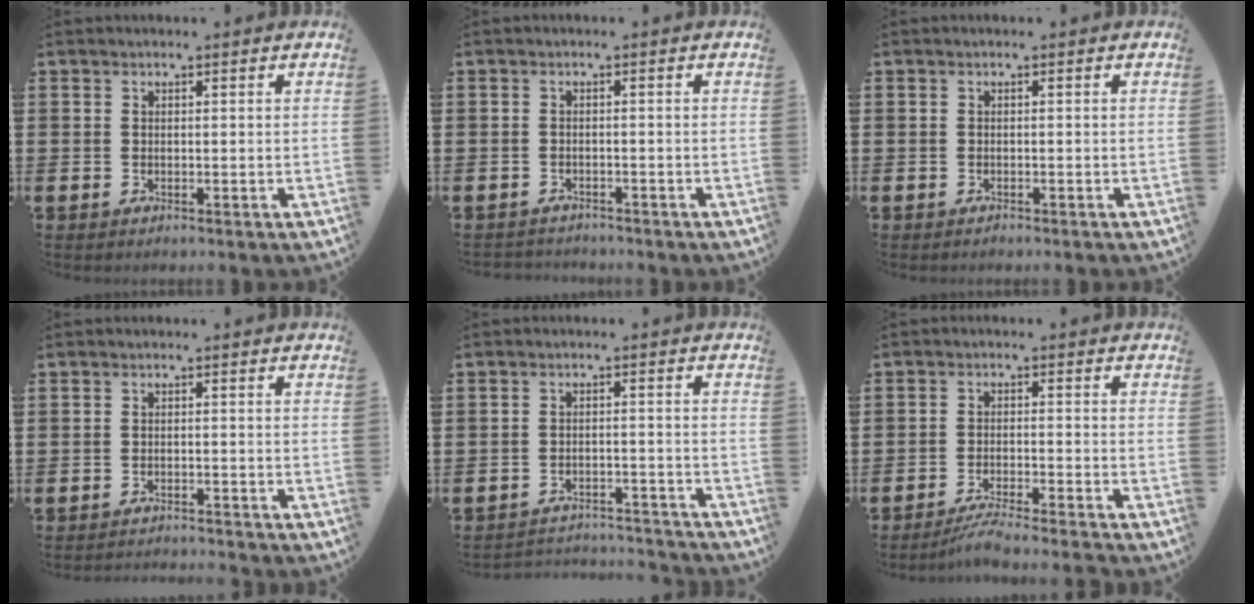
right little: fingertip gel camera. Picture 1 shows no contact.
{"total": 1.1, "force": [-1.0, 0.2, -0.1], "torque": [-0.001, 0.002, -0.023]}
{"total": 0.0}
{"total": 1.4, "force": [-1.4, -0.2, -0.1], "torque": [0.000, 0.004, -0.030]}
{"total": 3.0, "force": [-3.0, 0.1, -0.1], "torque": [-0.005, 0.004, -0.065]}
{"total": 3.1, "force": [-2.8, -0.3, 1.3], "torque": [-0.020, 0.000, -0.054]}